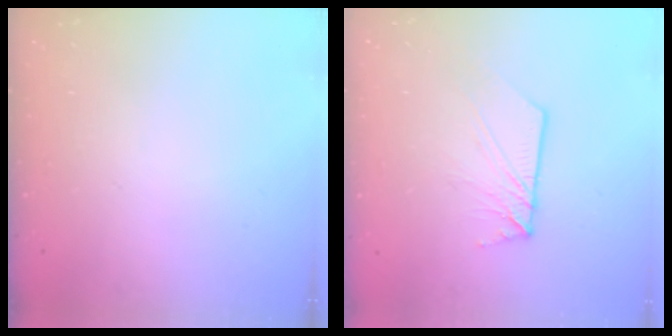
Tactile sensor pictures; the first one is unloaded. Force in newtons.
{"total": 5.5, "press": 5.5, "slide": 0.1}